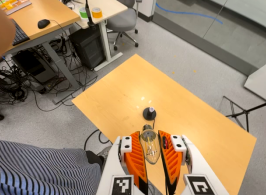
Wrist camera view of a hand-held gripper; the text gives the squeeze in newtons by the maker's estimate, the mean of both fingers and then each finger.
{"total": 22.2, "left": 25.5, "right": 18.9}